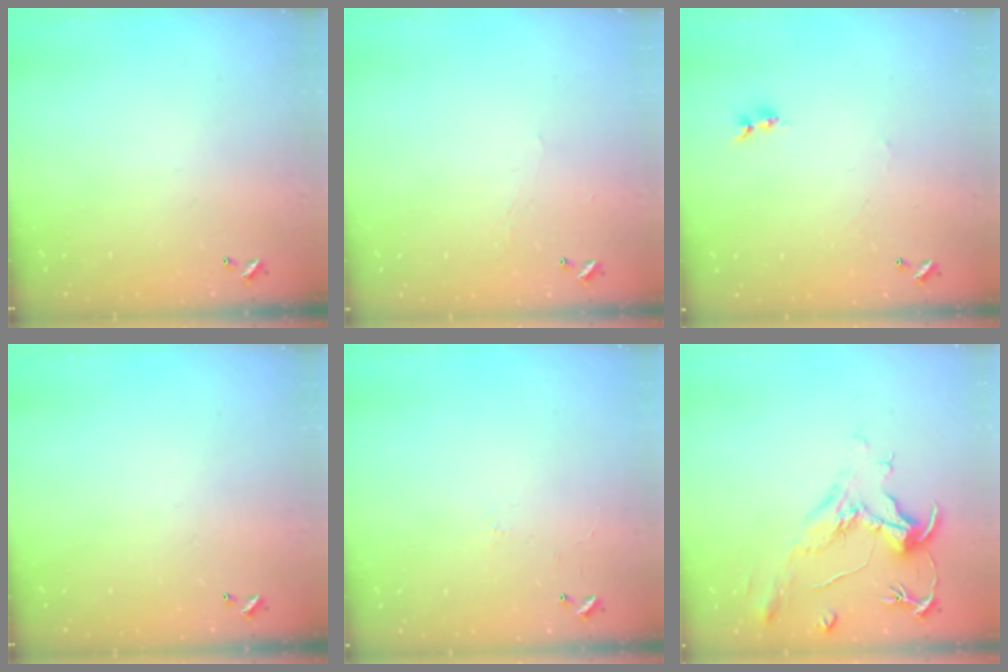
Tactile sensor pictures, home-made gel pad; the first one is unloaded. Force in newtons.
{"total": 0.9, "press": 0.7, "slide": 0.4}
{"total": 1.1, "press": 0.9, "slide": 0.5}
{"total": 0.0}
{"total": 1.8, "press": 1.7, "slide": 0.4}
{"total": 2.2, "press": 1.7, "slide": 1.3}